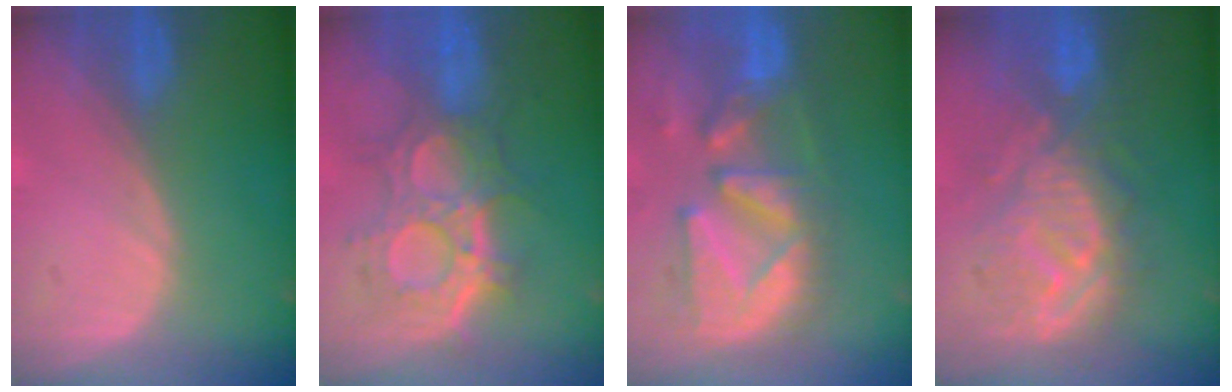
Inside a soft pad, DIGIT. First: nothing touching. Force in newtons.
{"total": 9.9, "press": 9.6, "slide": 2.6}
{"total": 11.8, "press": 11.0, "slide": 4.5}
{"total": 10.0, "press": 9.8, "slide": 1.4}